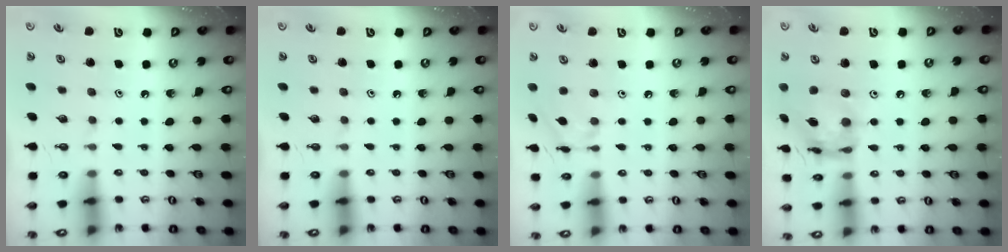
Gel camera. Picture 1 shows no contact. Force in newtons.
{"total": 0.0}
{"total": 4.7, "press": 4.7, "slide": 0.2}
{"total": 14.0, "press": 14.0, "slide": 1.4}